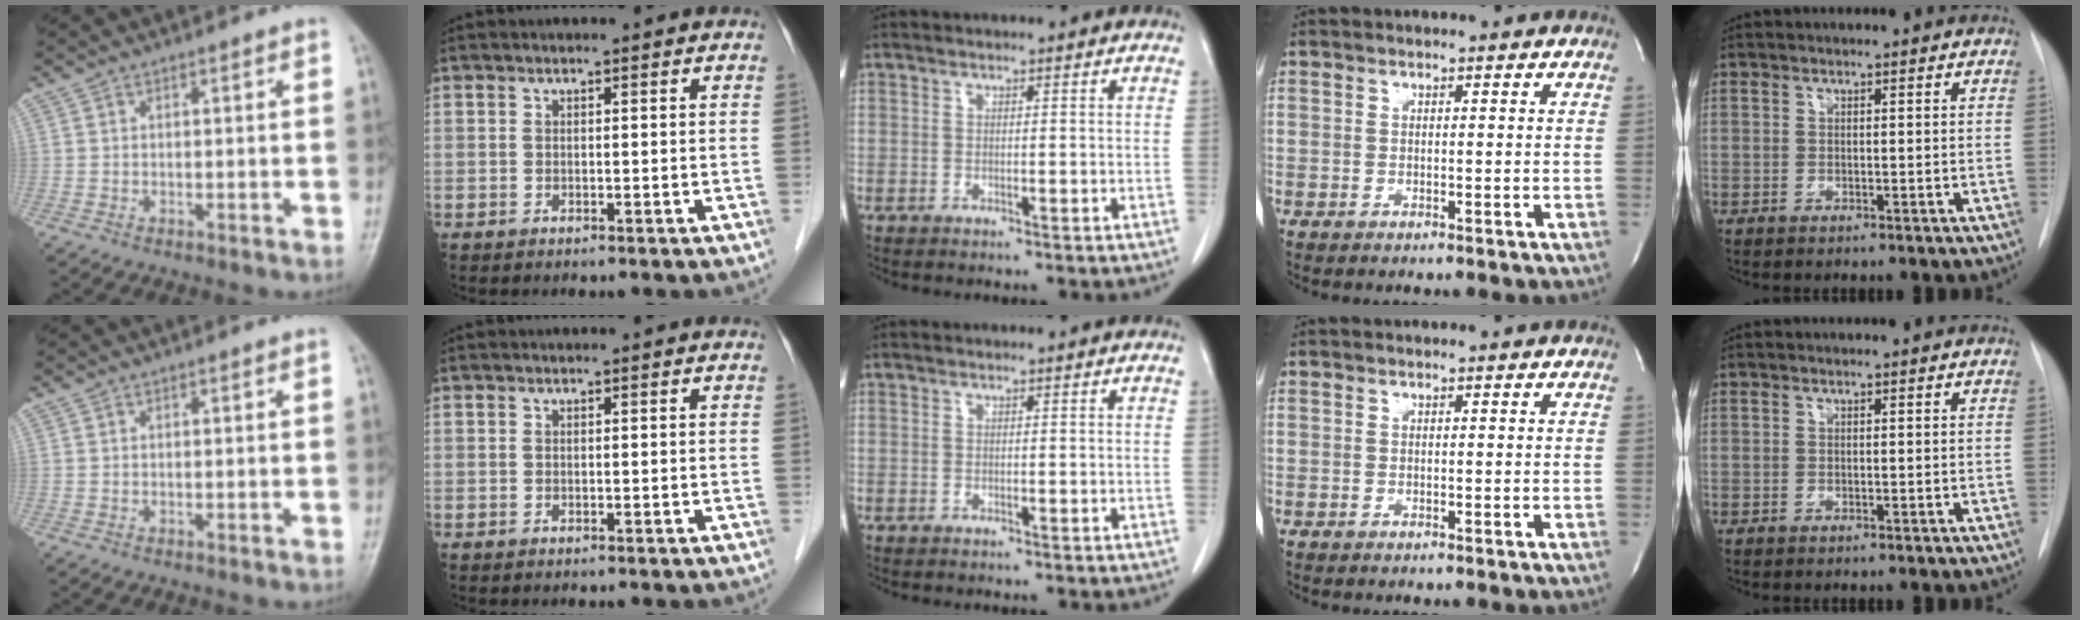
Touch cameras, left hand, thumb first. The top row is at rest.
{}